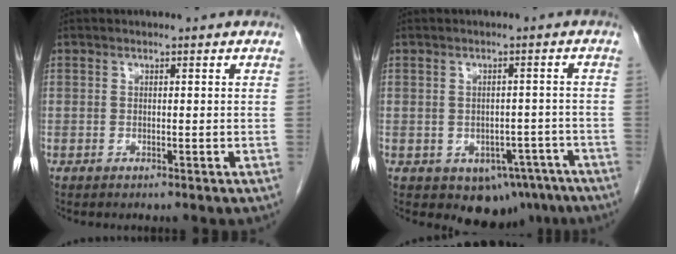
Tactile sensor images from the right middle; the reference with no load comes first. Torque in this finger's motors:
{"motor_torque": [-0.13, -0.26, 0.02, 0.00]}